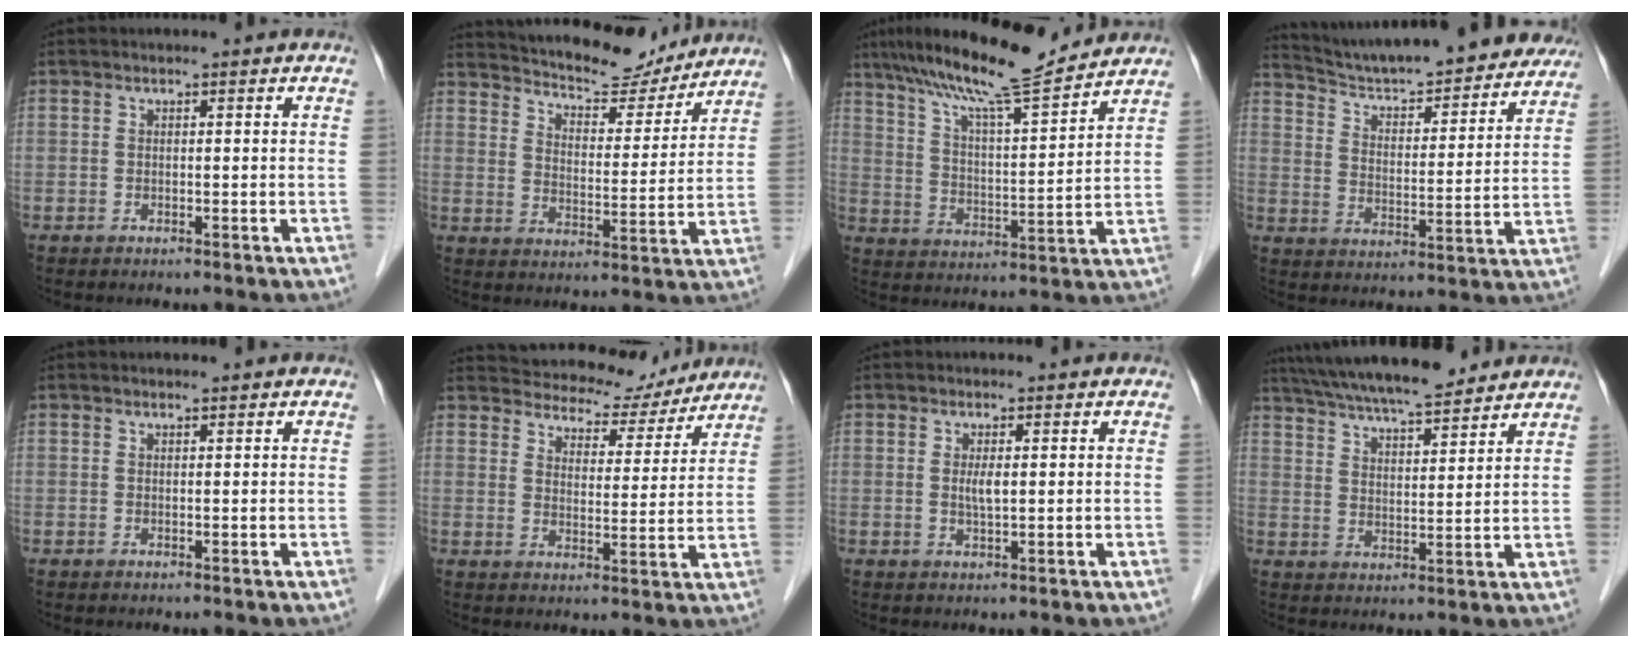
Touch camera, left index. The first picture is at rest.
{"total": 15.0, "force": [13.9, 3.7, 4.3], "torque": [-0.065, -0.004, 0.194]}
{"total": 14.3, "force": [12.4, 0.2, 7.0], "torque": [-0.123, 0.003, 0.205]}
{"total": 24.7, "force": [22.6, 4.4, 8.9], "torque": [-0.134, -0.024, 0.302]}
{"total": 0.6, "force": [0.6, 0.0, 0.2], "torque": [-0.007, 0.003, 0.010]}
{"total": 12.9, "force": [11.9, 4.3, 2.7], "torque": [-0.029, 0.001, 0.151]}
{"total": 1.8, "force": [0.1, 0.3, 1.8], "torque": [-0.037, -0.006, 0.003]}
{"total": 15.9, "force": [14.0, 2.4, 7.2], "torque": [-0.127, 0.023, 0.223]}